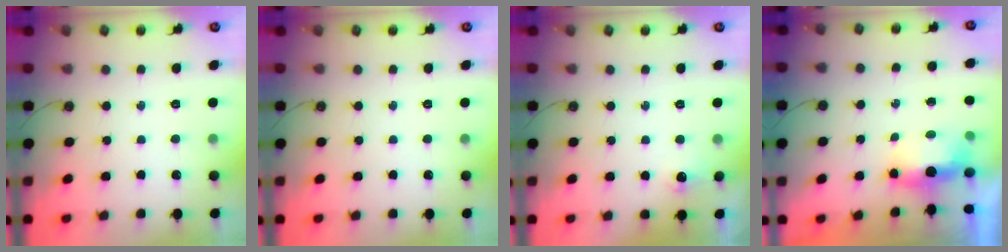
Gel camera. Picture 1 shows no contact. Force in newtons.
{"total": 0.0}
{"total": 5.4, "press": 5.3, "slide": 1.1}
{"total": 5.6, "press": 5.6, "slide": 0.6}